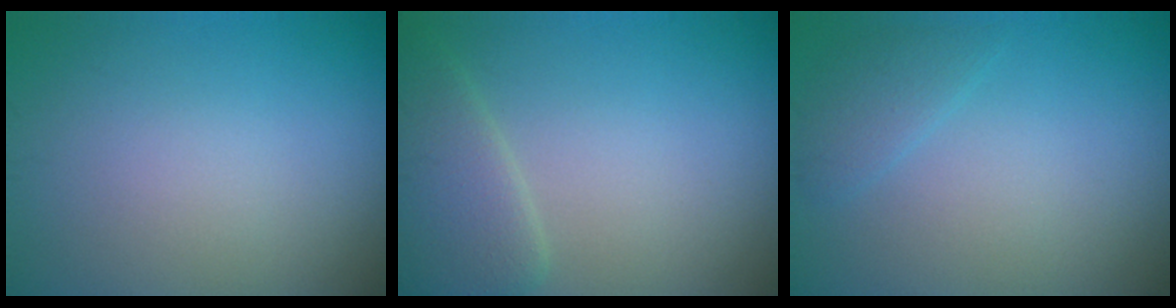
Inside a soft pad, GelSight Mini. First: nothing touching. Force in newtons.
{"total": 4.2, "press": 4.2, "slide": 0.1}
{"total": 1.5, "press": 1.5, "slide": 0.1}